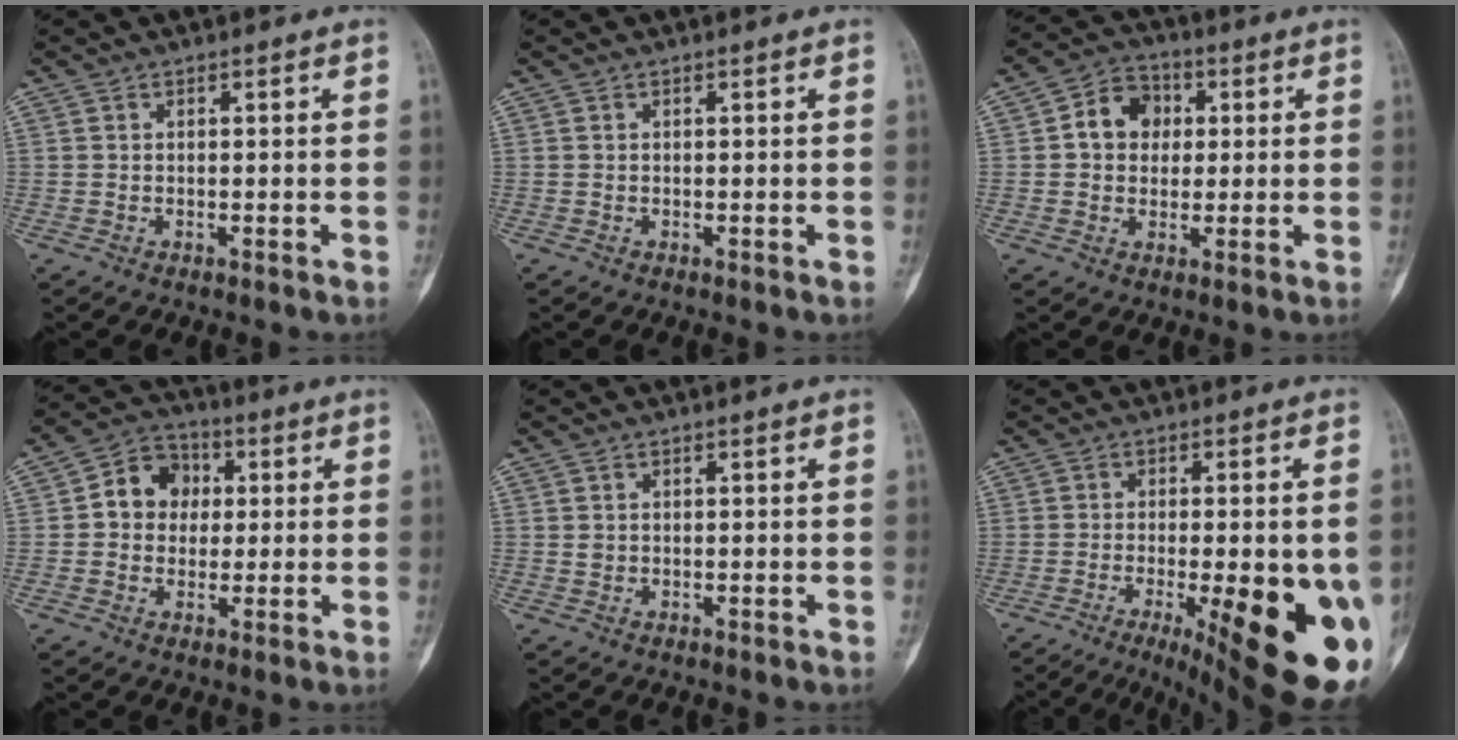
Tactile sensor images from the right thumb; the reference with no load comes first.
{"total": 0.0}
{"total": 8.4, "force": [1.3, 7.0, 4.4], "torque": [-0.041, 0.011, 0.012]}
{"total": 8.9, "force": [1.0, 7.6, 4.4], "torque": [-0.035, 0.015, 0.005]}
{"total": 0.7, "force": [0.1, 0.6, 0.3], "torque": [-0.002, 0.001, 0.004]}
{"total": 24.3, "force": [-8.4, 7.2, 21.6], "torque": [-0.208, -0.021, -0.095]}